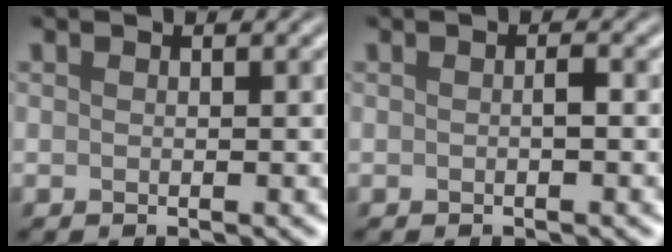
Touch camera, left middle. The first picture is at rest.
{"total": 0.7, "force": [-0.1, 0.1, 0.7], "torque": [-0.015, 0.003, -0.001]}